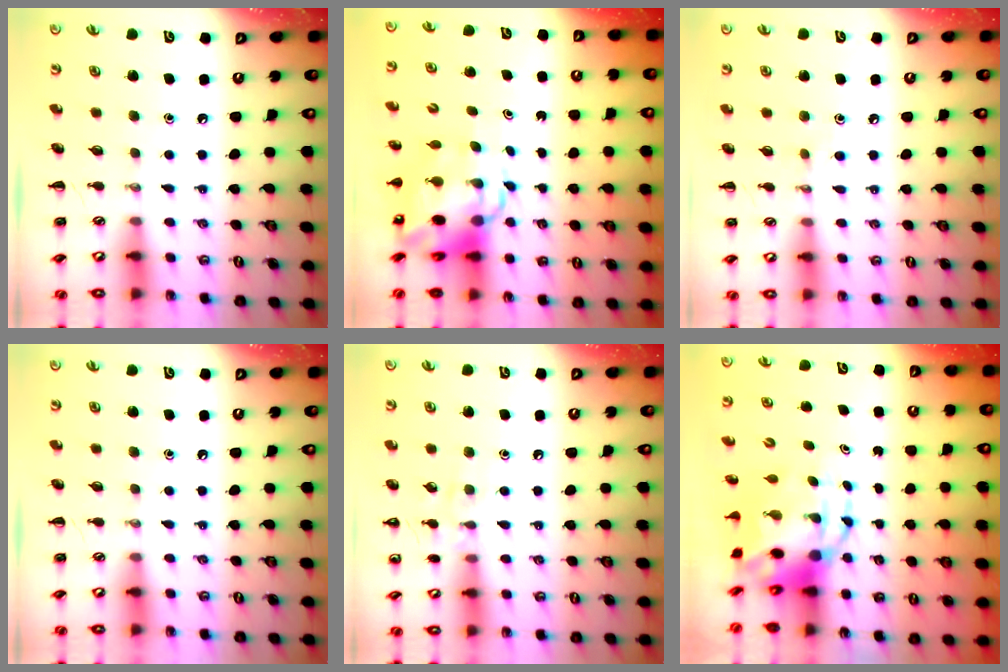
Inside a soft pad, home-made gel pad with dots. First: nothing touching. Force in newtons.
{"total": 8.9, "press": 8.5, "slide": 2.6}
{"total": 2.7, "press": 2.5, "slide": 0.9}
{"total": 0.0}
{"total": 6.7, "press": 6.4, "slide": 1.7}
{"total": 7.5, "press": 7.2, "slide": 1.8}